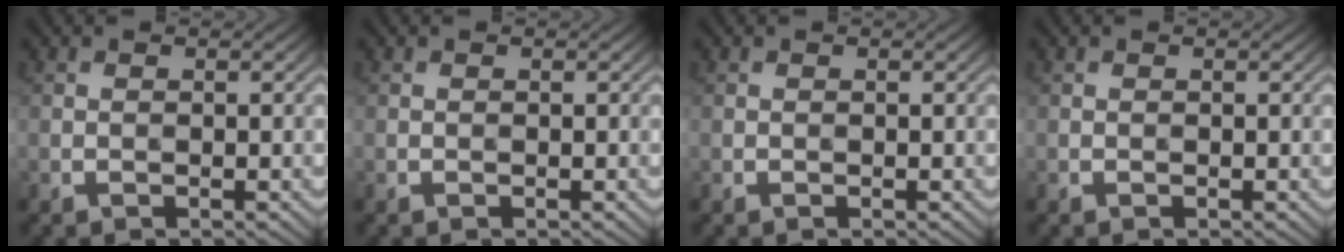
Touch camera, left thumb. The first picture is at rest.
{"total": 0.0}
{"total": 0.0}
{"total": 0.0}